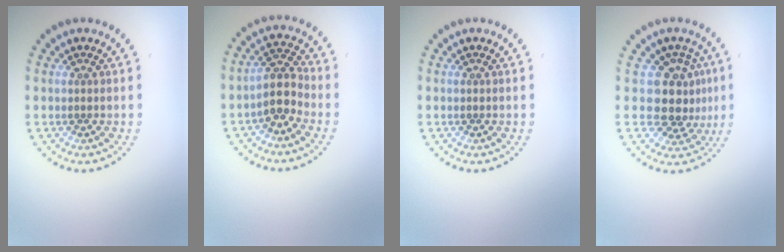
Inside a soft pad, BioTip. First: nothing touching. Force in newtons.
{"total": 2.9, "press": 2.4, "slide": 1.6}
{"total": 0.0}
{"total": 3.9, "press": 3.1, "slide": 2.3}